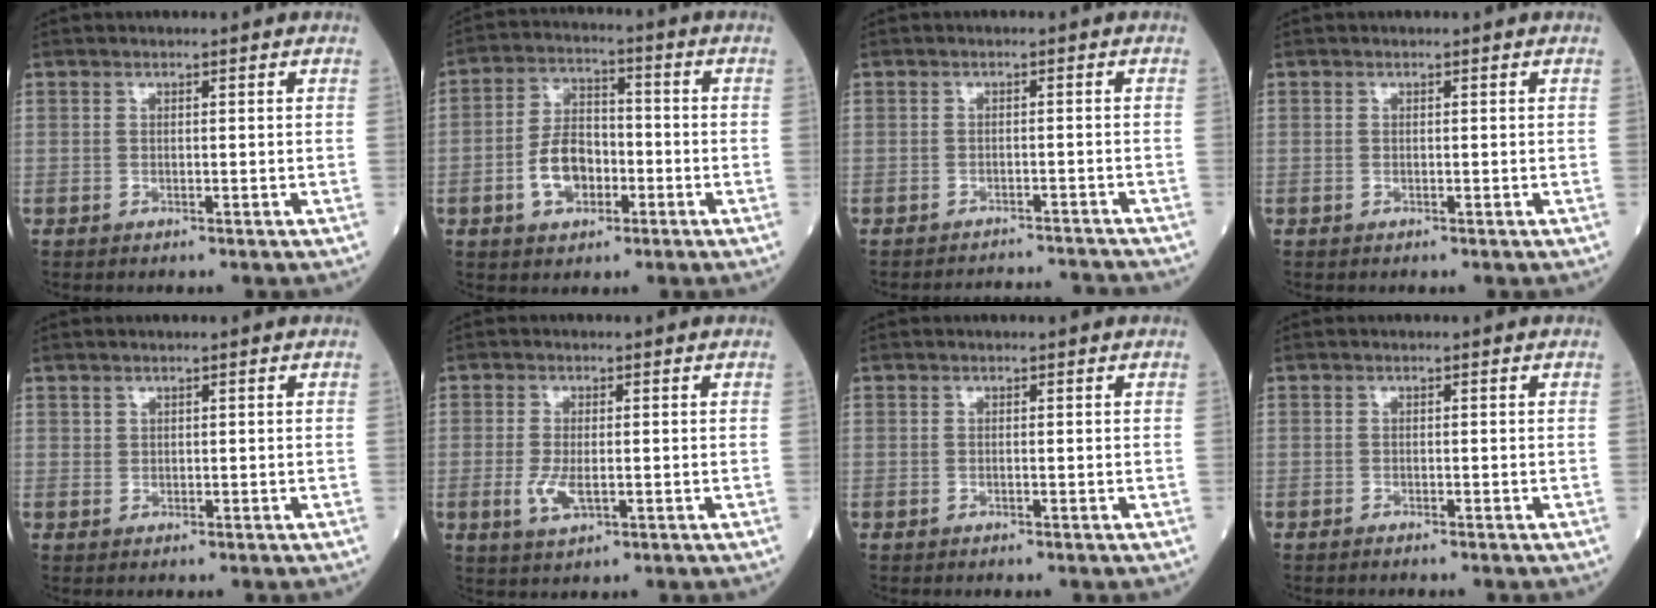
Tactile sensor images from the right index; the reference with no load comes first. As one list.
[{"total": 7.8, "force": [-2.5, 4.6, 5.7], "torque": [-0.116, 0.014, -0.047]}, {"total": 6.4, "force": [-6.3, -0.4, -0.5], "torque": [0.006, 0.005, -0.085]}, {"total": 0.0}, {"total": 0.0}, {"total": 4.0, "force": [-0.9, 1.5, 3.6], "torque": [-0.081, -0.007, -0.013]}, {"total": 0.0}, {"total": 1.0, "force": [-1.0, -0.1, 0.4], "torque": [-0.007, -0.001, -0.014]}]